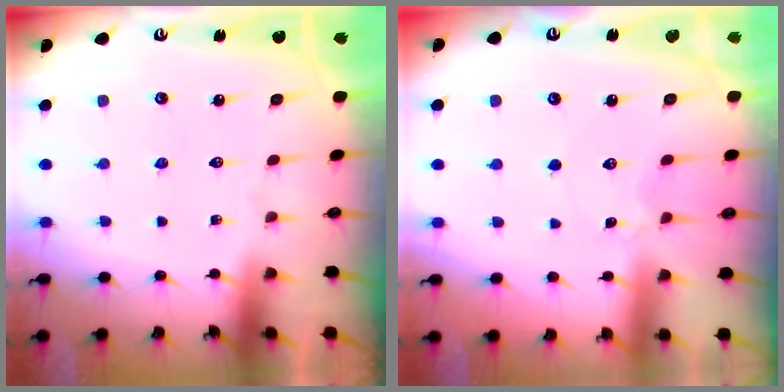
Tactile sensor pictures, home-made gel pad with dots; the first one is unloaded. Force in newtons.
{"total": 2.8, "press": 2.8, "slide": 0.3}